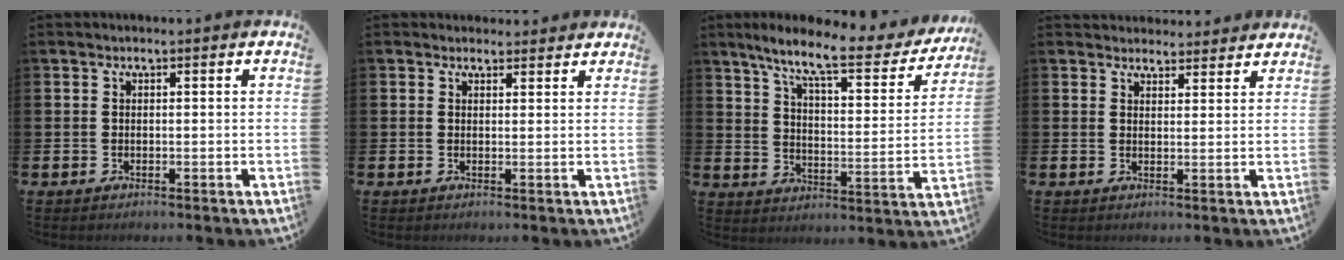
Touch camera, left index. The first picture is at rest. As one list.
[{"total": 1.8, "force": [1.7, 0.6, -0.1], "torque": [0.009, -0.006, 0.030]}, {"total": 9.6, "force": [7.6, 1.9, 5.5], "torque": [-0.126, -0.045, 0.120]}, {"total": 3.2, "force": [3.1, 0.9, -0.1], "torque": [0.007, -0.017, 0.055]}]